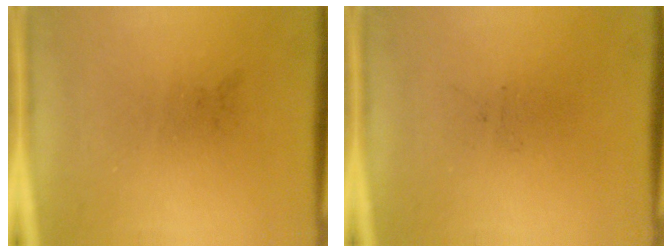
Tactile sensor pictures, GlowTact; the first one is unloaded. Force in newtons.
{"total": 0.0}